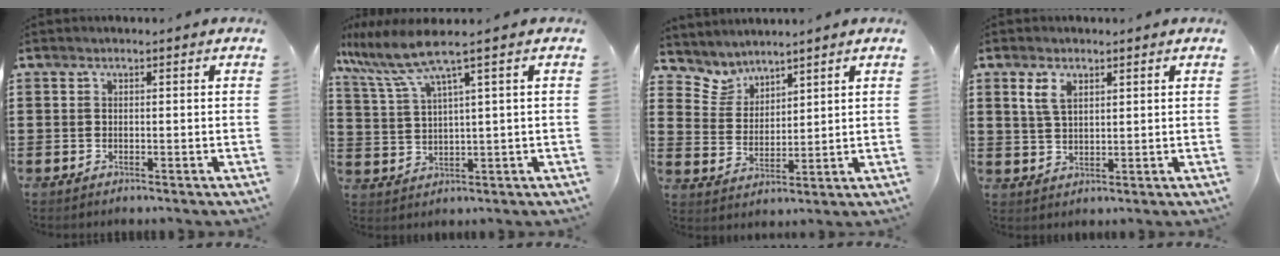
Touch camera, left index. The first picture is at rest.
{"total": 6.8, "force": [4.0, 0.3, 5.4], "torque": [-0.136, -0.027, 0.065]}
{"total": 4.3, "force": [4.0, 1.7, -0.2], "torque": [-0.020, -0.013, 0.073]}
{"total": 3.7, "force": [2.1, 2.2, 2.2], "torque": [-0.053, 0.007, 0.038]}